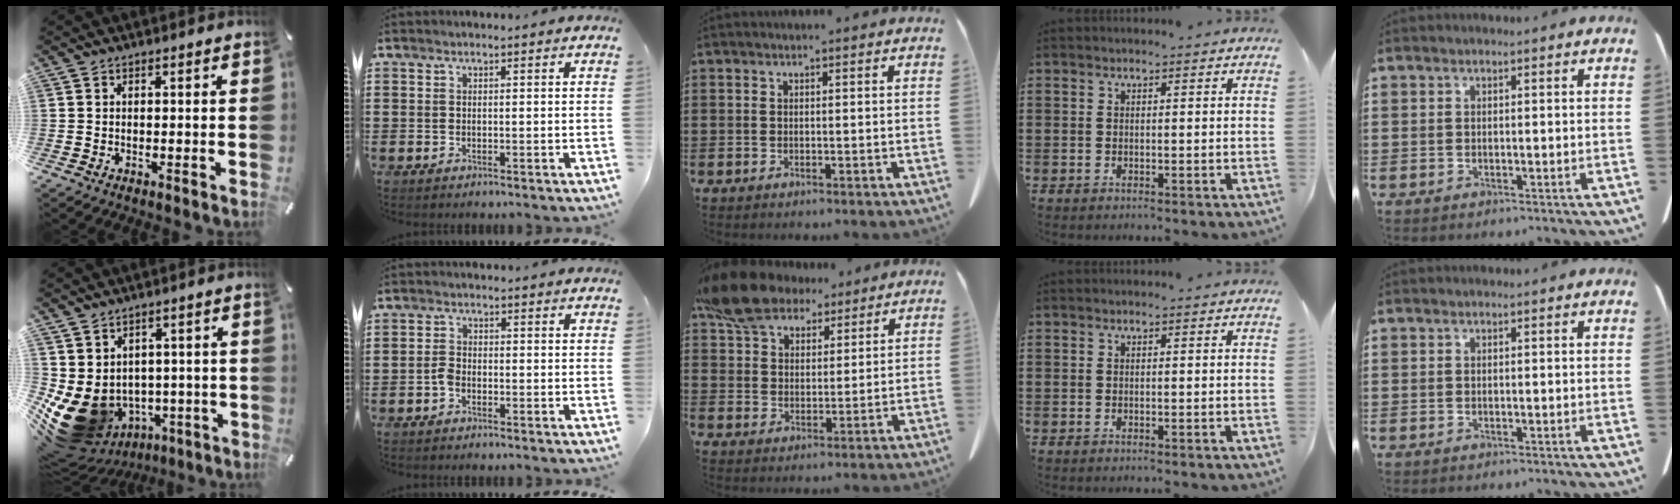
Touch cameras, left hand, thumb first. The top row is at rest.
{"thumb": {"total": 11.9, "force": [-1.6, 10.4, 5.5], "torque": [-0.118, -0.016, -0.015]}, "index": {"total": 2.0, "force": [-0.9, 1.0, 1.4], "torque": [-0.037, 0.002, -0.021]}, "middle": {"total": 10.4, "force": [8.5, 4.5, 3.9], "torque": [-0.105, -0.018, 0.163]}}